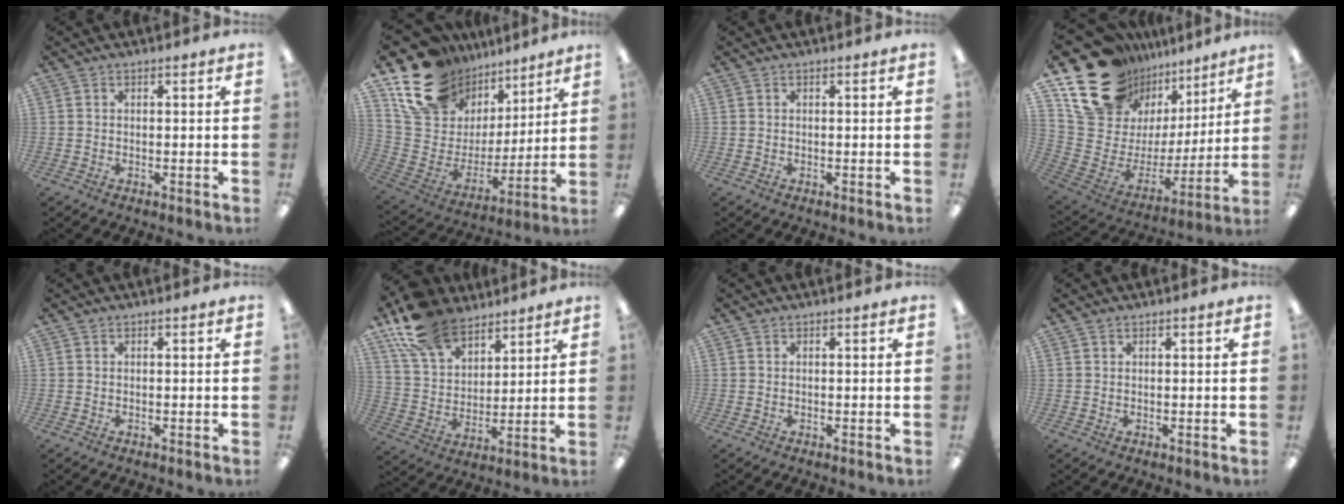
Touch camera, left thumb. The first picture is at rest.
{"total": 18.2, "force": [12.3, 11.8, 6.4], "torque": [-0.140, -0.068, 0.235]}
{"total": 0.0}
{"total": 20.8, "force": [14.8, 12.5, 7.5], "torque": [-0.137, -0.102, 0.287]}
{"total": 0.0}
{"total": 15.7, "force": [11.5, 8.5, 6.4], "torque": [-0.140, -0.049, 0.222]}
{"total": 0.0}
{"total": 0.7, "force": [0.5, 0.3, 0.3], "torque": [-0.007, 0.004, 0.008]}